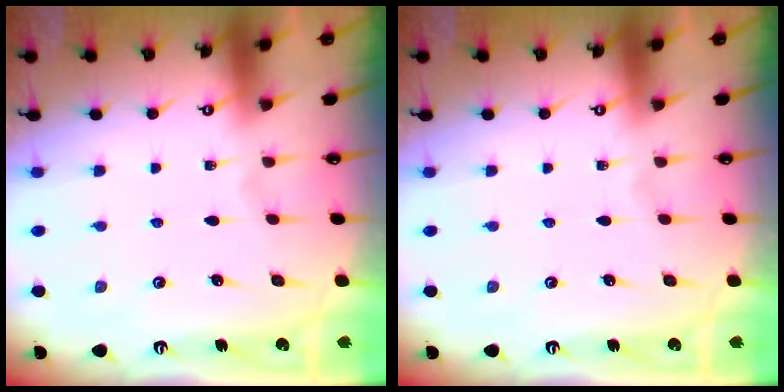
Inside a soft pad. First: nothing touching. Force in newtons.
{"total": 0.0}